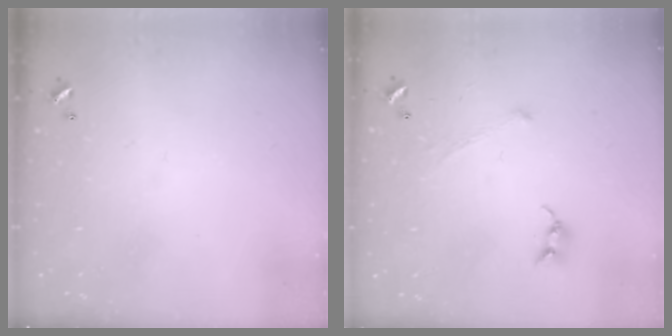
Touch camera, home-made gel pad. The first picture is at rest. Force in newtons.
{"total": 0.6, "press": 0.6, "slide": 0.3}